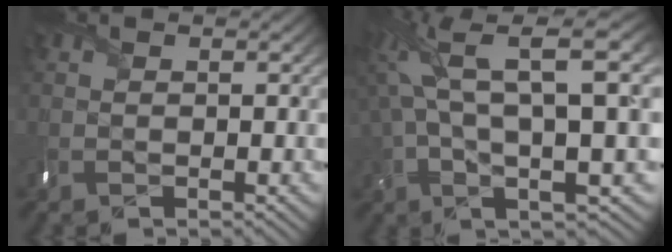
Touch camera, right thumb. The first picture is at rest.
{"total": 14.4, "force": [6.0, 3.8, 12.5], "torque": [-0.266, 0.007, 0.125]}